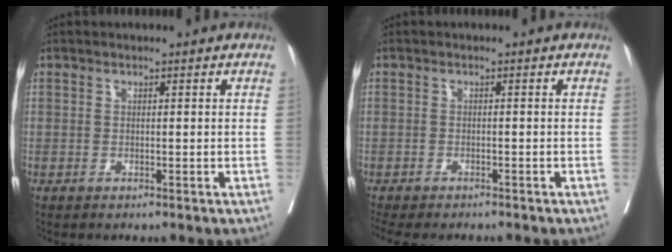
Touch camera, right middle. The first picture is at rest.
{"total": 8.6, "force": [-7.6, 2.2, 3.5], "torque": [-0.057, -0.013, -0.105]}